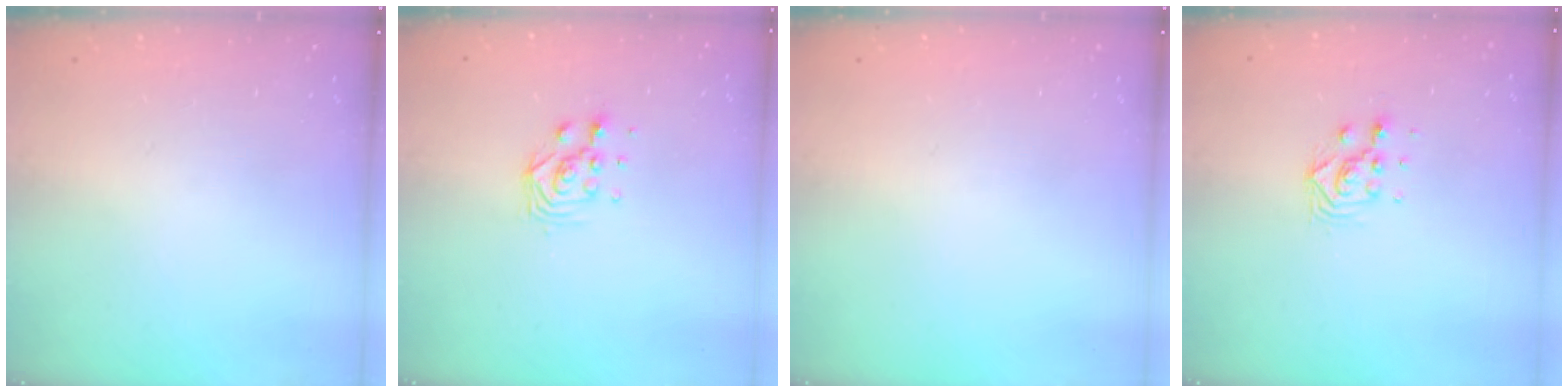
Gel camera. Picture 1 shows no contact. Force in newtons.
{"total": 5.1, "press": 5.0, "slide": 0.4}
{"total": 0.0}
{"total": 6.1, "press": 6.1, "slide": 0.2}